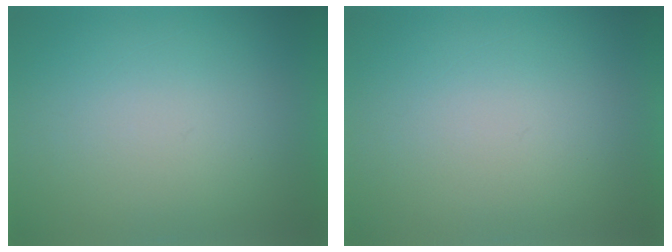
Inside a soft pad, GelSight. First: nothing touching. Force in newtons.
{"total": 0.0}